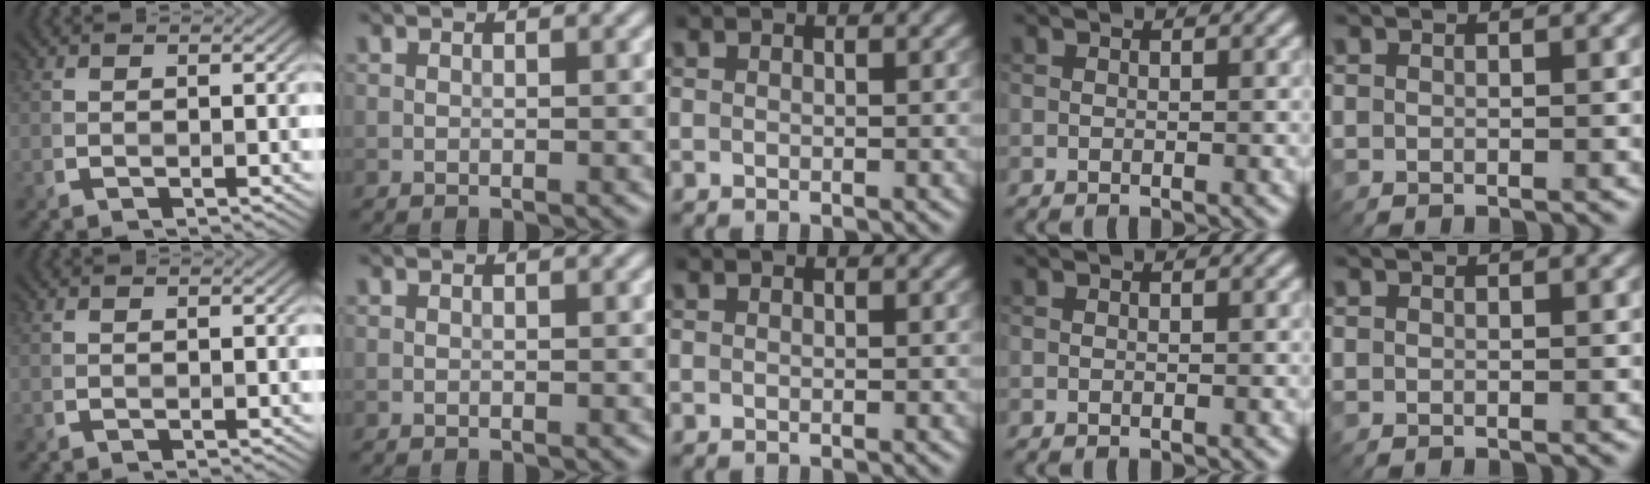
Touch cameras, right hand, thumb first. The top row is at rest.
{}